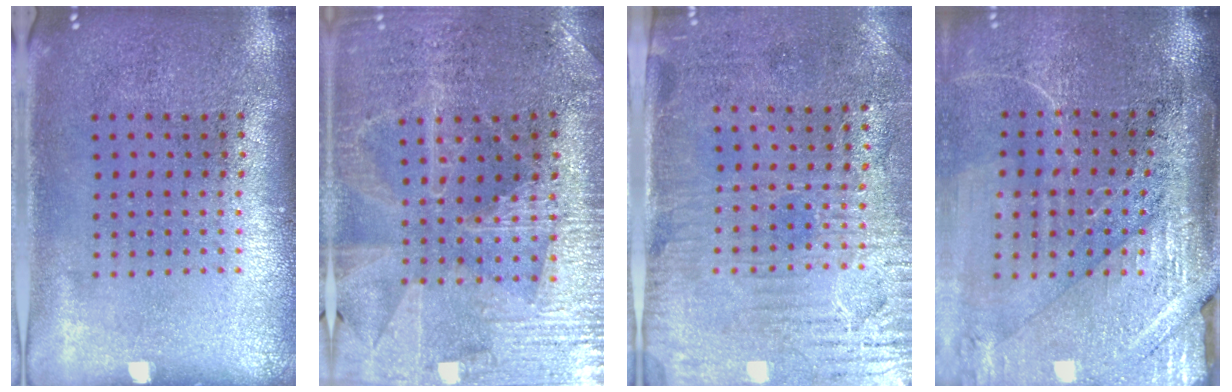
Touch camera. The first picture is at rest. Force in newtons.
{"total": 2.9, "press": 2.9, "slide": 0.6}
{"total": 3.3, "press": 2.8, "slide": 1.7}
{"total": 4.2, "press": 3.6, "slide": 2.1}